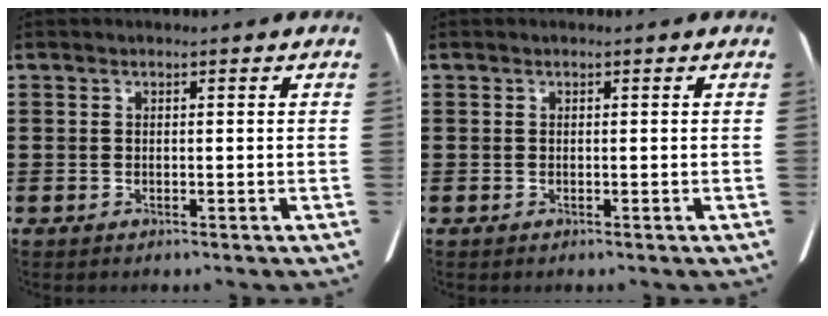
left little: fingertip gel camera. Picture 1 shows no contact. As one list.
[{"total": 0.0}]